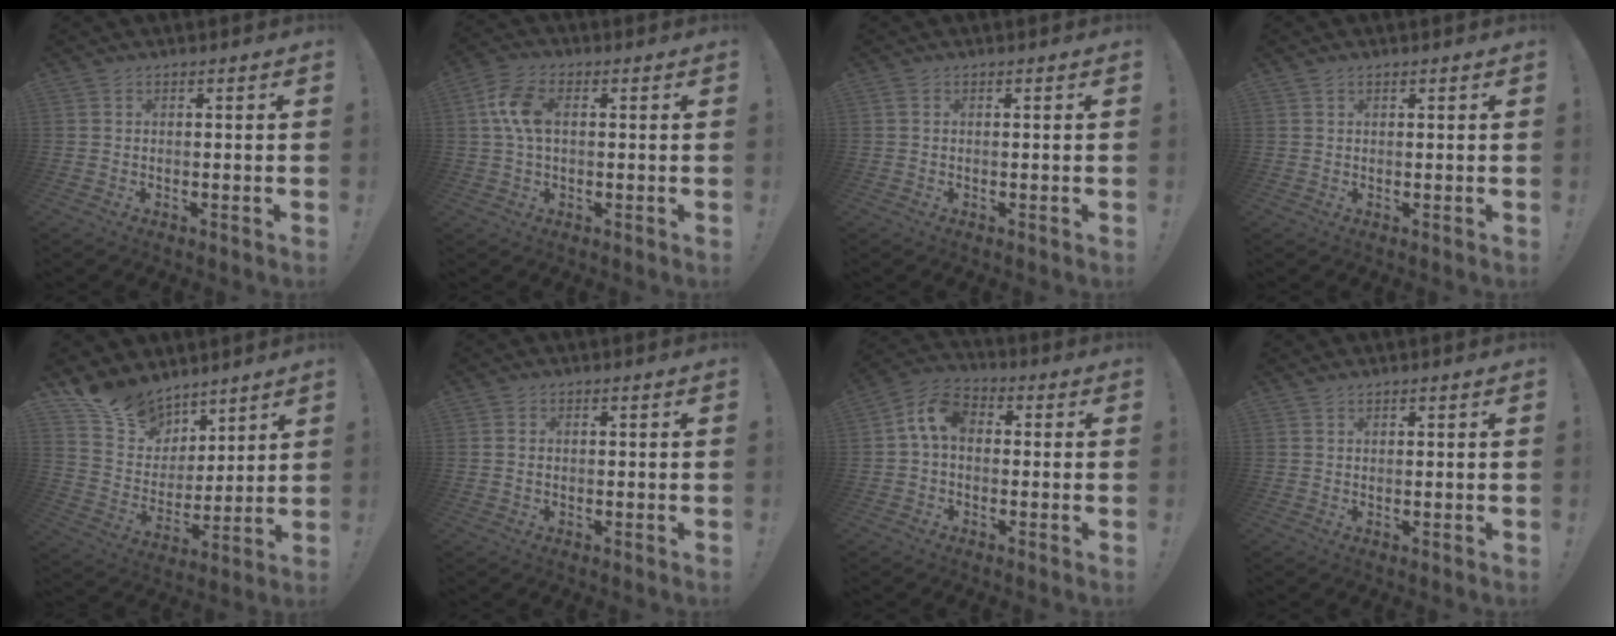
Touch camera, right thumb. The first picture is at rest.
{"total": 9.0, "force": [1.5, 5.3, 7.1], "torque": [-0.142, 0.006, 0.027]}
{"total": 0.5, "force": [0.1, 0.3, 0.5], "torque": [-0.010, 0.001, 0.001]}
{"total": 0.5, "force": [0.4, 0.2, 0.2], "torque": [-0.003, -0.001, 0.008]}
{"total": 14.3, "force": [10.6, 9.2, 2.8], "torque": [-0.061, -0.078, 0.207]}
{"total": 0.9, "force": [0.0, 0.7, 0.6], "torque": [-0.018, 0.006, 0.000]}
{"total": 9.0, "force": [0.9, 6.0, 6.7], "torque": [-0.135, 0.015, 0.022]}
{"total": 0.8, "force": [0.7, 0.1, 0.3], "torque": [-0.008, 0.001, 0.014]}